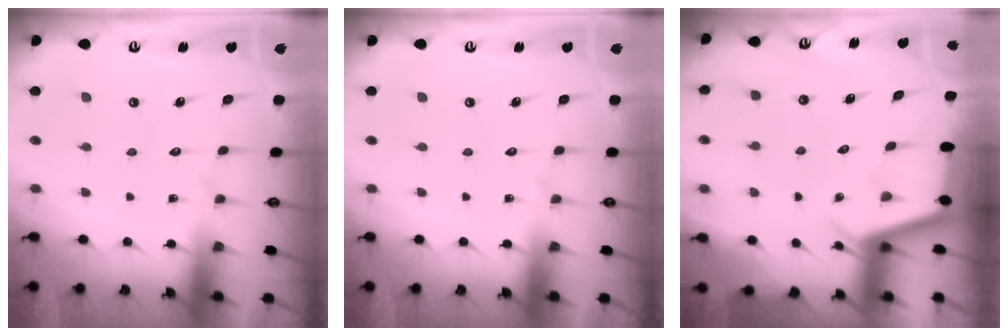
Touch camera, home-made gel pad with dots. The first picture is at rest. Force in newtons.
{"total": 0.0}
{"total": 2.8, "press": 2.8, "slide": 0.4}